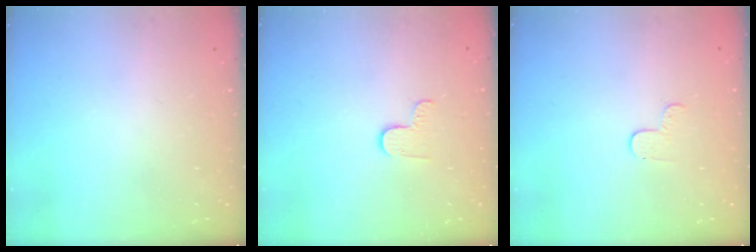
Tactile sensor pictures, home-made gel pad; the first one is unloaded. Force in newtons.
{"total": 3.8, "press": 3.8, "slide": 0.5}
{"total": 3.3, "press": 3.3, "slide": 0.4}